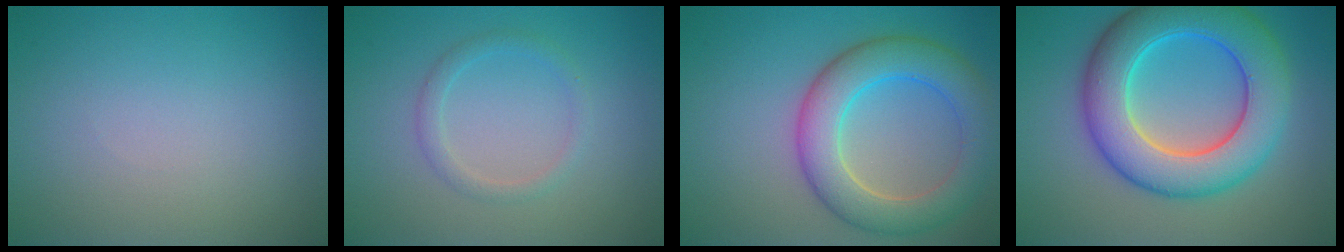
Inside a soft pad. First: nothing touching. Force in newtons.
{"total": 1.6, "press": 1.6, "slide": 0.0}
{"total": 6.9, "press": 6.9, "slide": 0.5}
{"total": 9.9, "press": 9.9, "slide": 0.3}